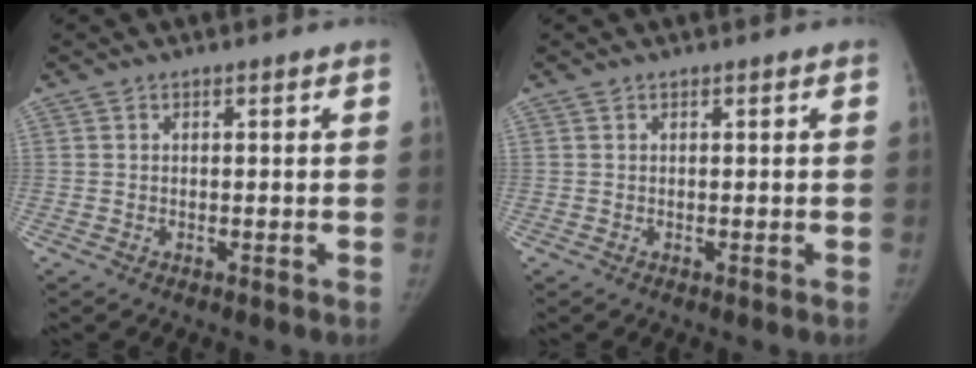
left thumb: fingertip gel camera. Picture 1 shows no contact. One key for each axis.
{"total": 0.0}